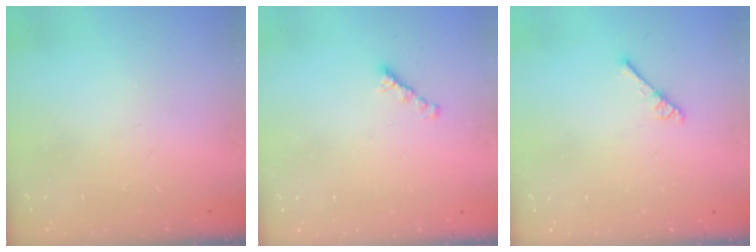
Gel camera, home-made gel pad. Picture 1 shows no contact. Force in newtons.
{"total": 2.7, "press": 2.6, "slide": 0.8}
{"total": 2.6, "press": 2.6, "slide": 0.3}